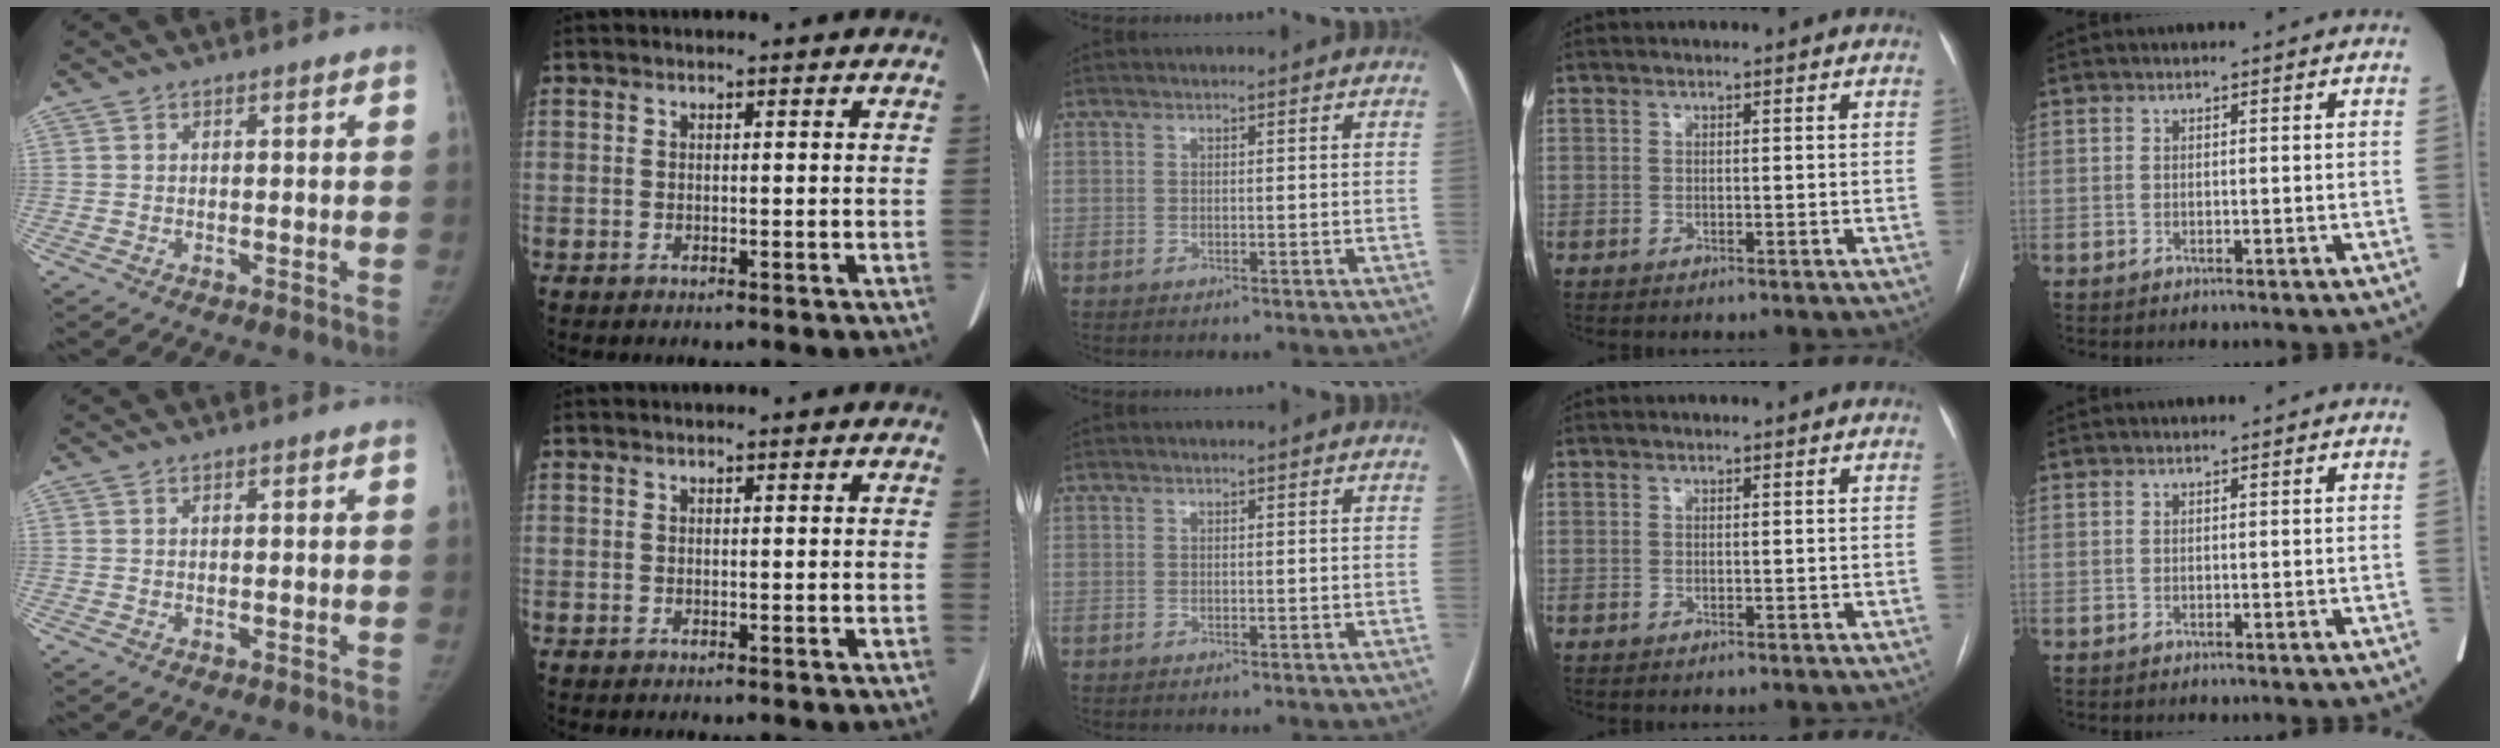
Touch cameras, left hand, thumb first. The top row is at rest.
{}